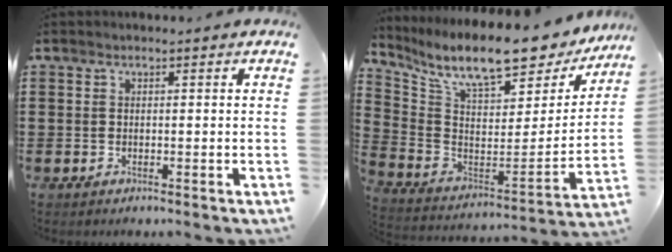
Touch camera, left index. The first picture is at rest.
{"total": 12.1, "force": [9.7, 2.3, 6.9], "torque": [-0.154, -0.072, 0.165]}